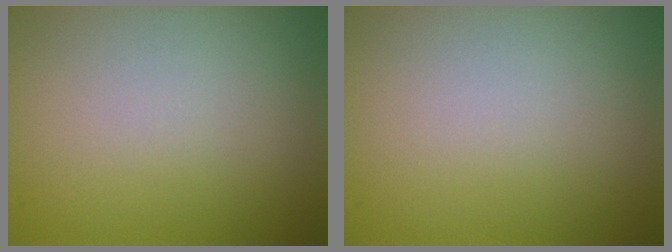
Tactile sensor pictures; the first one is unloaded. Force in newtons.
{"total": 0.0}